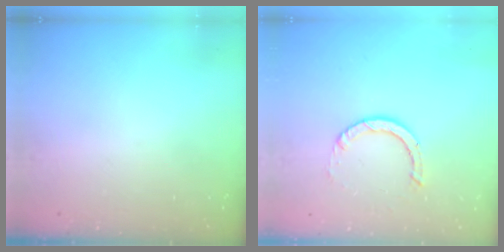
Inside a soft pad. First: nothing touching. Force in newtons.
{"total": 2.9, "press": 2.9, "slide": 0.2}